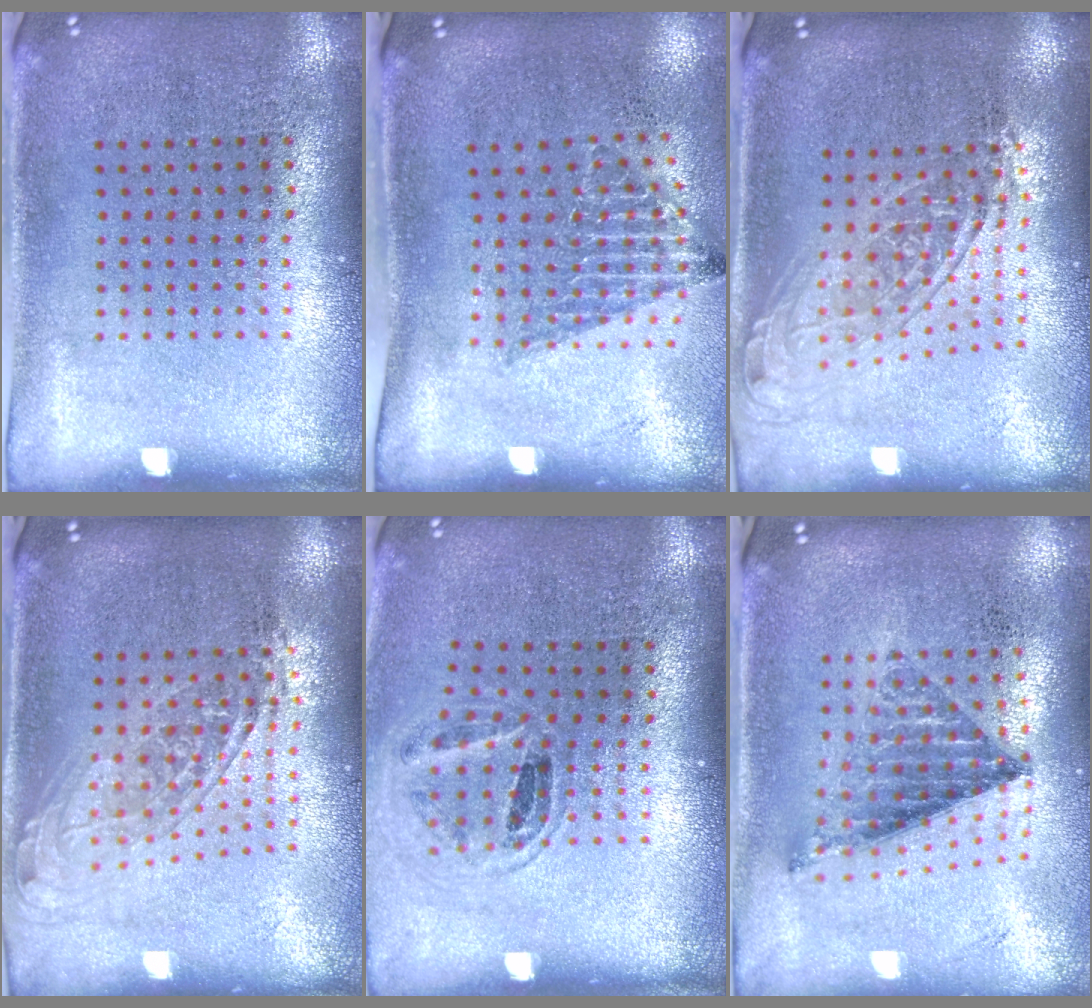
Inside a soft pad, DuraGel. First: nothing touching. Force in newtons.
{"total": 1.3, "press": 1.0, "slide": 0.9}
{"total": 1.8, "press": 1.4, "slide": 1.1}
{"total": 1.6, "press": 1.3, "slide": 1.0}
{"total": 0.9, "press": 0.9, "slide": 0.2}
{"total": 0.8, "press": 0.8, "slide": 0.2}